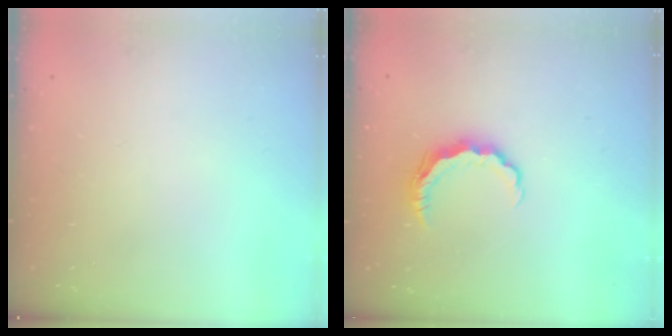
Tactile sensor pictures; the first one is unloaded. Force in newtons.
{"total": 7.1, "press": 7.1, "slide": 0.5}